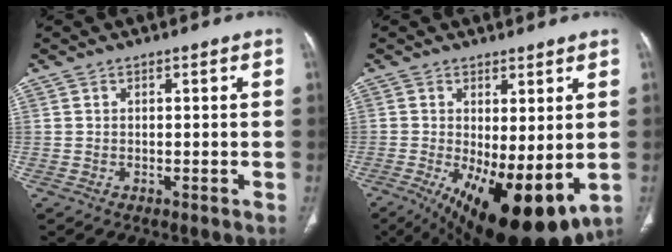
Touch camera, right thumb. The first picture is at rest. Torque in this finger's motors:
{"motor_torque": [1.27, 2.79, 0.83, 0.50, 0.20]}